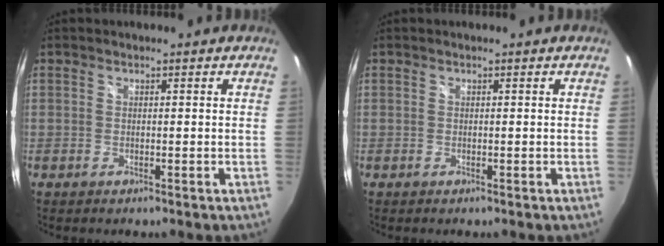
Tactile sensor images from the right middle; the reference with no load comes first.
{"total": 0.0}